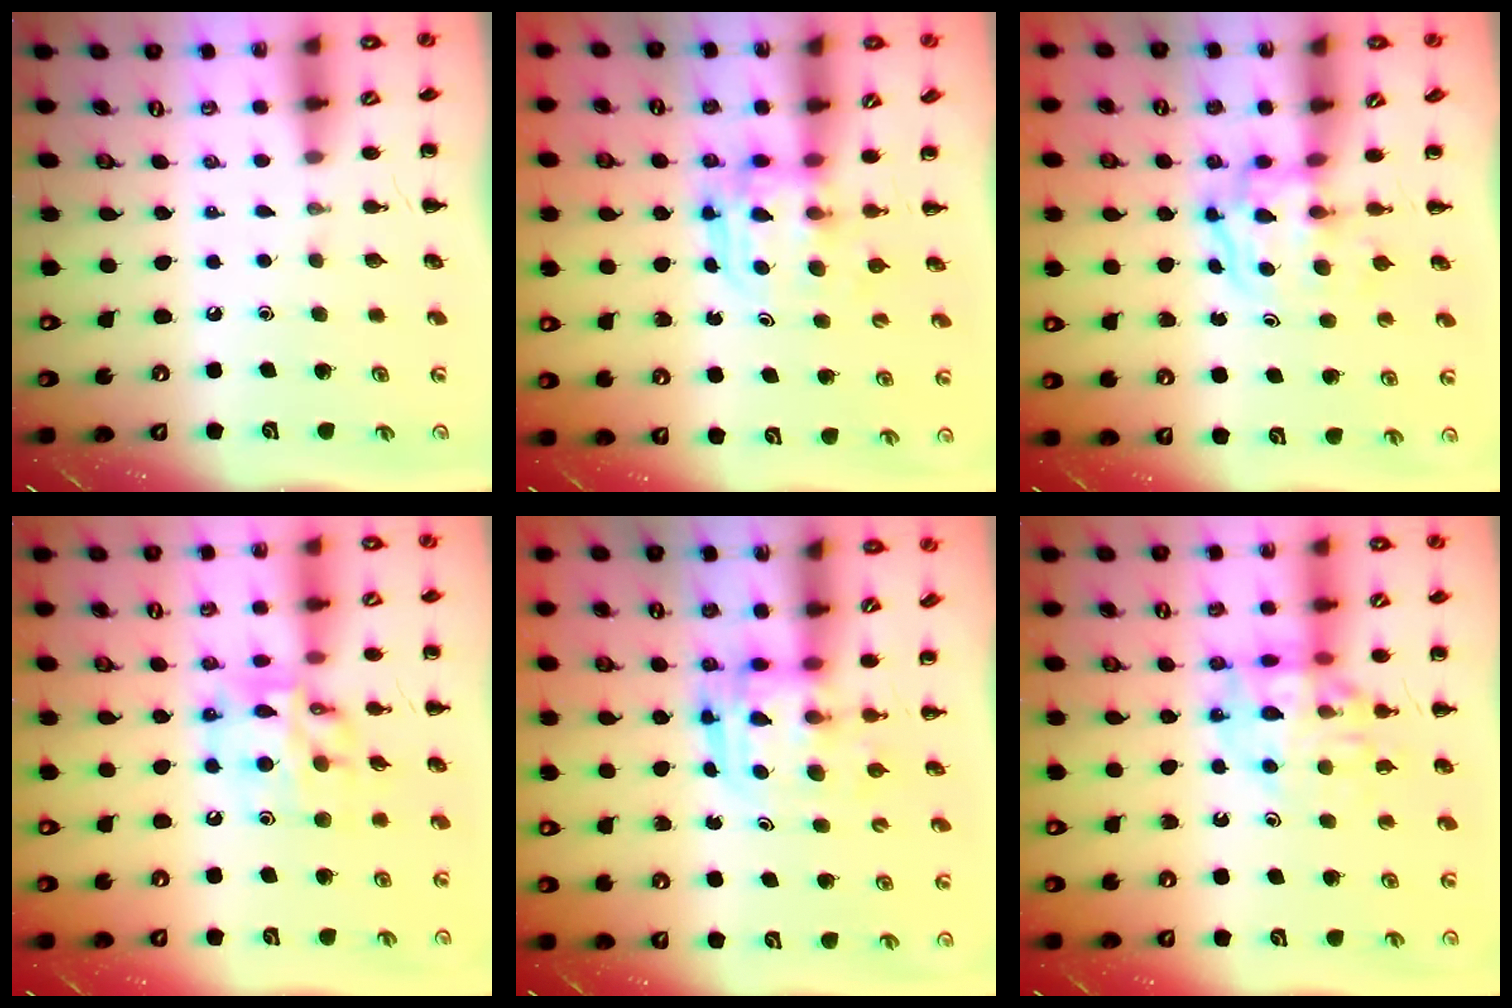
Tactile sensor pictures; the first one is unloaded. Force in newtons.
{"total": 3.8, "press": 3.8, "slide": 0.3}
{"total": 3.6, "press": 3.6, "slide": 0.4}
{"total": 13.2, "press": 12.9, "slide": 2.7}
{"total": 3.0, "press": 3.0, "slide": 0.3}
{"total": 14.1, "press": 13.9, "slide": 2.4}